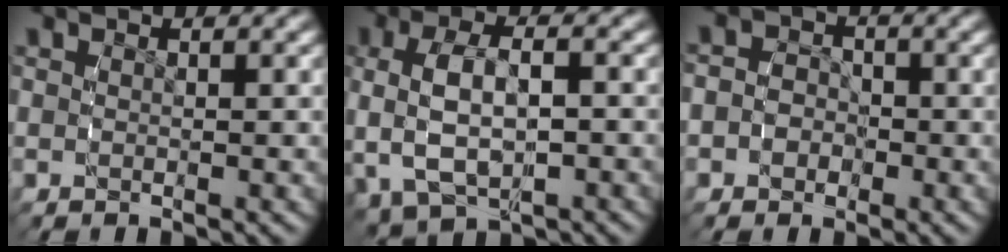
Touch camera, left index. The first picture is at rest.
{"total": 6.7, "force": [-0.1, 4.3, 5.1], "torque": [-0.120, -0.012, 0.013]}
{"total": 3.4, "force": [-1.2, 3.1, 0.8], "torque": [-0.018, -0.014, -0.023]}